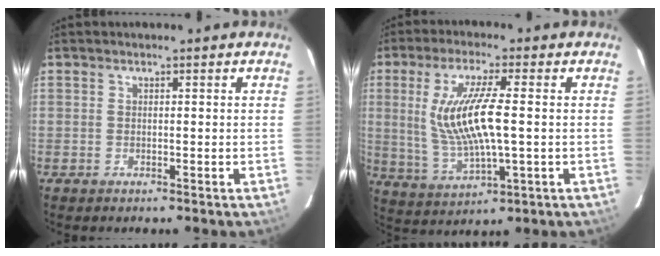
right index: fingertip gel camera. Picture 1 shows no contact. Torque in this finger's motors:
{"motor_torque": [1.32, 0.08, 0.91, 0.21]}